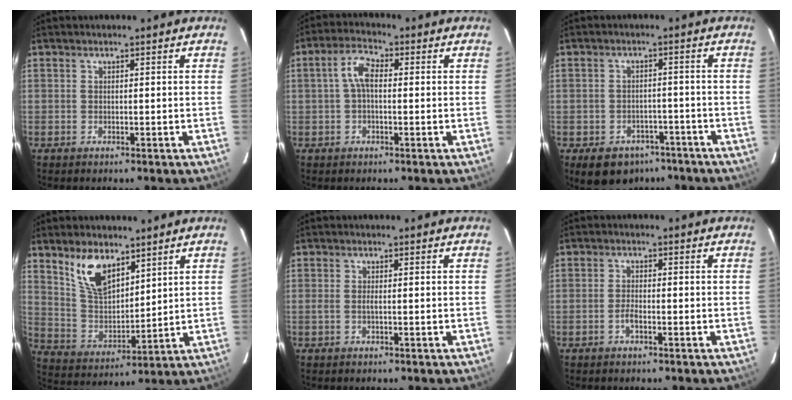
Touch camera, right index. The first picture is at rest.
{"total": 4.7, "force": [0.2, 2.3, 4.0], "torque": [-0.084, 0.016, 0.004]}
{"total": 9.8, "force": [-6.3, 6.7, 3.2], "torque": [-0.073, 0.020, -0.069]}
{"total": 10.7, "force": [7.0, 5.1, 6.4], "torque": [-0.120, 0.005, 0.146]}
{"total": 0.9, "force": [-0.2, -0.2, 0.8], "torque": [-0.017, 0.000, -0.005]}
{"total": 1.9, "force": [-1.0, 0.5, 1.5], "torque": [-0.035, 0.002, -0.021]}